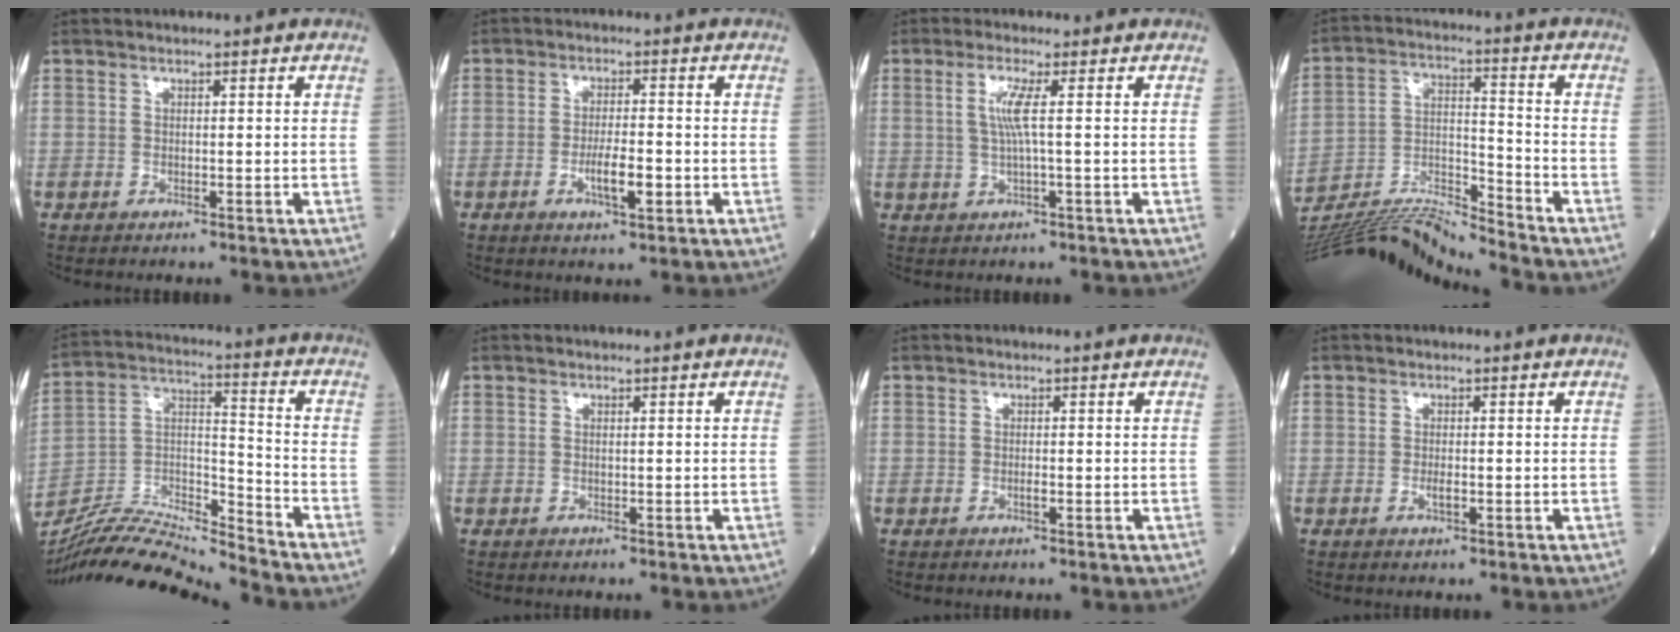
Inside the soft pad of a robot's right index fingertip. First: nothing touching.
{"total": 4.8, "force": [-1.6, 0.8, 4.4], "torque": [-0.079, -0.002, -0.025]}
{"total": 3.7, "force": [0.6, -0.5, 3.7], "torque": [-0.080, 0.001, 0.012]}
{"total": 14.3, "force": [-13.8, -2.4, 2.6], "torque": [-0.052, 0.025, -0.253]}
{"total": 16.4, "force": [-15.8, -0.9, 4.4], "torque": [-0.082, 0.022, -0.288]}
{"total": 0.0}
{"total": 0.6, "force": [-0.2, 0.0, 0.5], "torque": [-0.012, 0.000, -0.003]}
{"total": 1.2, "force": [-0.4, 0.3, 1.2], "torque": [-0.025, -0.001, -0.005]}